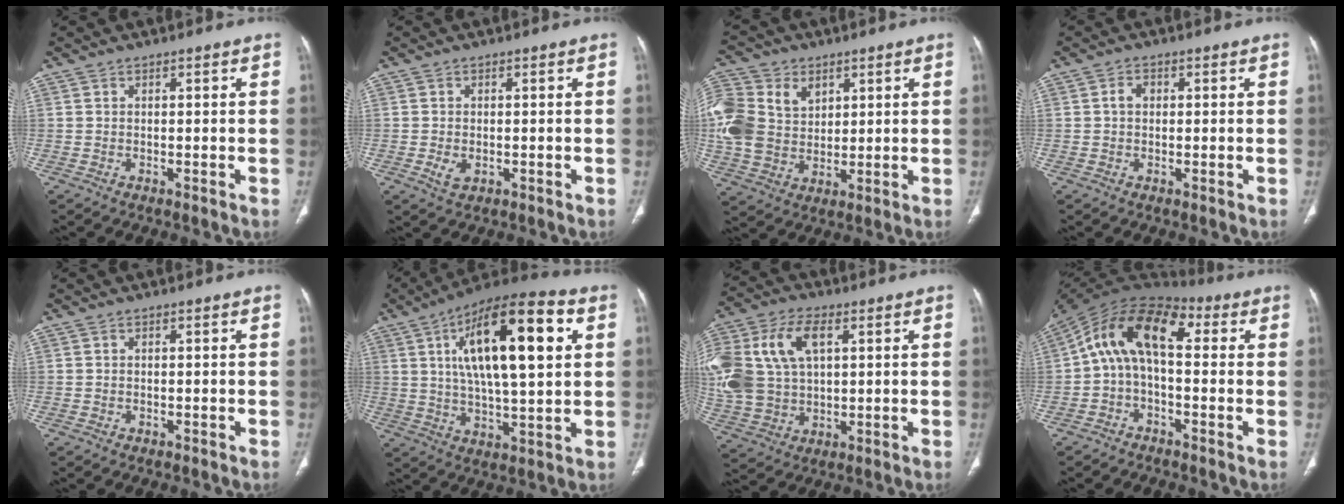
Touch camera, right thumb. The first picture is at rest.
{"total": 2.7, "force": [-0.7, 1.7, 1.9], "torque": [-0.037, -0.002, -0.008]}
{"total": 16.9, "force": [4.5, 13.1, 9.7], "torque": [-0.212, 0.007, 0.089]}
{"total": 2.0, "force": [0.2, 1.5, 1.3], "torque": [-0.020, 0.009, 0.002]}
{"total": 0.0}
{"total": 22.5, "force": [6.3, 7.8, 20.2], "torque": [-0.319, 0.003, 0.095]}
{"total": 22.8, "force": [5.7, 15.1, 16.1], "torque": [-0.389, 0.025, 0.115]}
{"total": 13.4, "force": [1.6, 7.3, 11.1], "torque": [-0.182, 0.049, 0.012]}